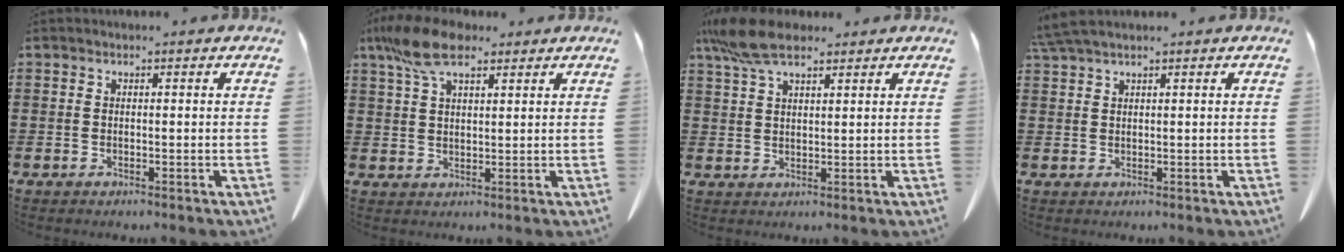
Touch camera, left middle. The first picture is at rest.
{"total": 8.3, "force": [5.3, 3.0, 5.7], "torque": [-0.136, -0.004, 0.095]}
{"total": 7.5, "force": [5.2, 2.5, 4.9], "torque": [-0.113, -0.005, 0.095]}
{"total": 2.7, "force": [2.2, 0.1, 1.7], "torque": [-0.038, -0.001, 0.042]}